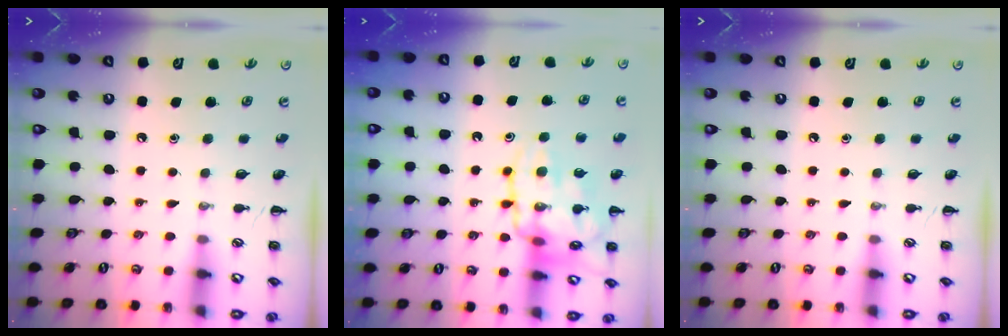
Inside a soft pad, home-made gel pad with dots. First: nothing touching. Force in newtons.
{"total": 16.1, "press": 16.0, "slide": 1.5}
{"total": 0.0}